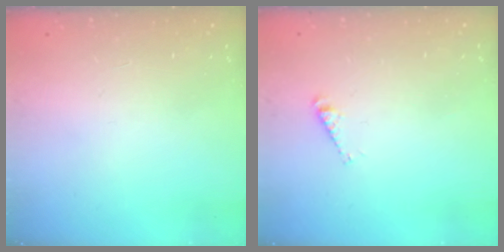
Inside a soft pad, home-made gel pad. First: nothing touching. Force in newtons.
{"total": 3.2, "press": 3.2, "slide": 0.3}